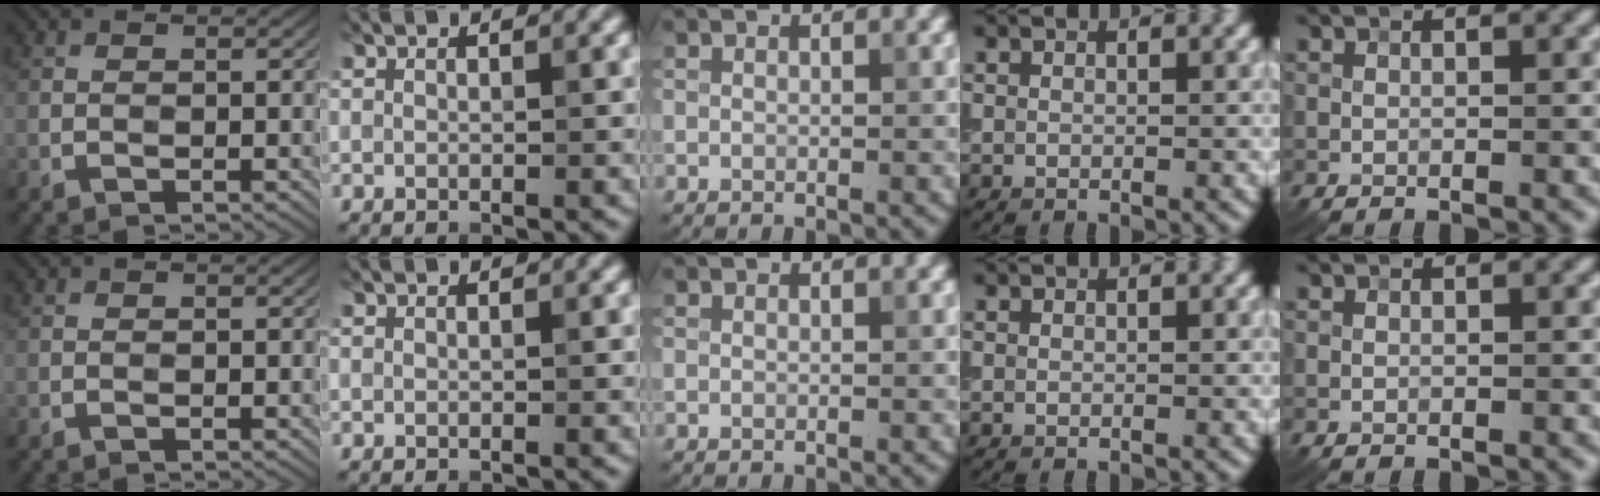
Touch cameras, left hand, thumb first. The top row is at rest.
{}